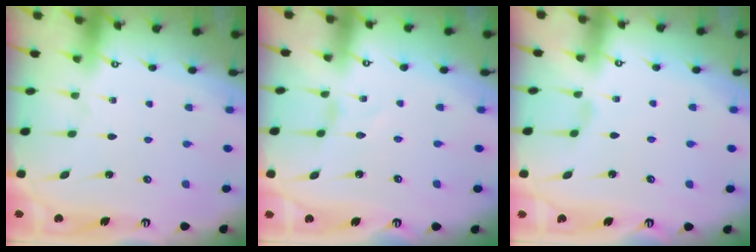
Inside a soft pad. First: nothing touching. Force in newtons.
{"total": 0.0}
{"total": 1.8, "press": 1.8, "slide": 0.4}